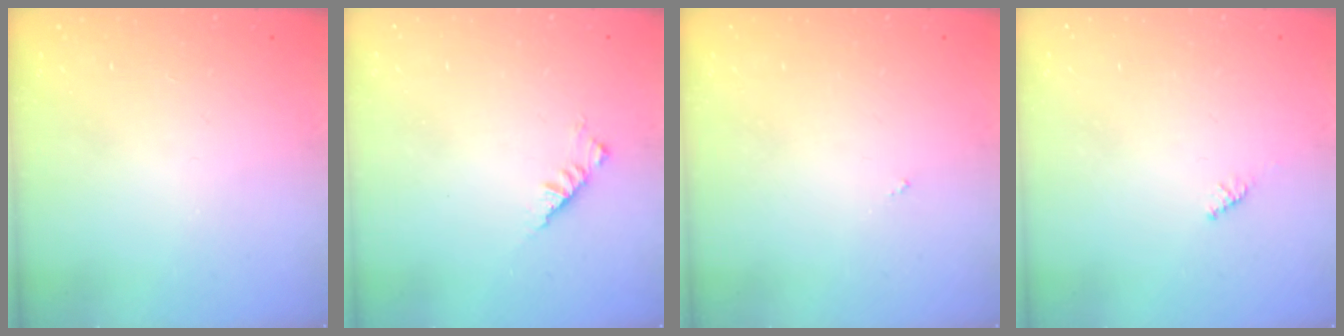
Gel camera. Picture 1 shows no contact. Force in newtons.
{"total": 2.9, "press": 2.8, "slide": 0.7}
{"total": 0.0}
{"total": 1.6, "press": 1.5, "slide": 0.4}